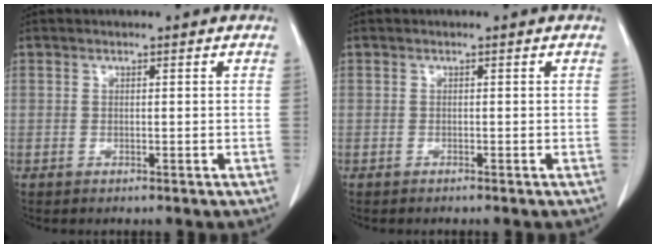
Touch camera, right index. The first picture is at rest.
{"total": 0.0}